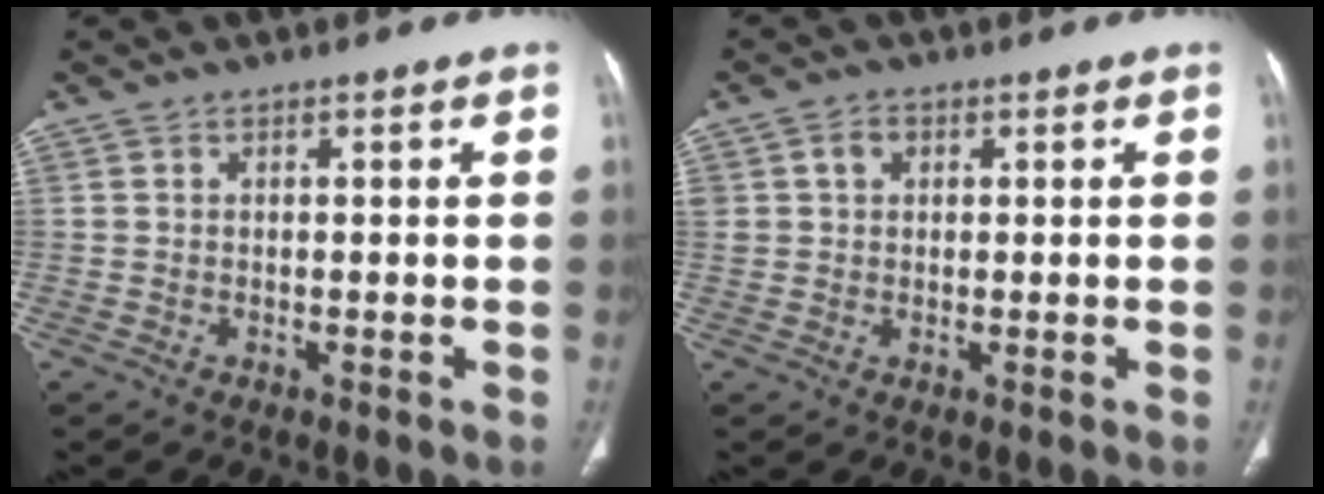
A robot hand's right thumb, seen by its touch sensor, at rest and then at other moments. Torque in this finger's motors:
{"motor_torque": [0.35, 0.28, 0.42, 0.46, 0.02]}